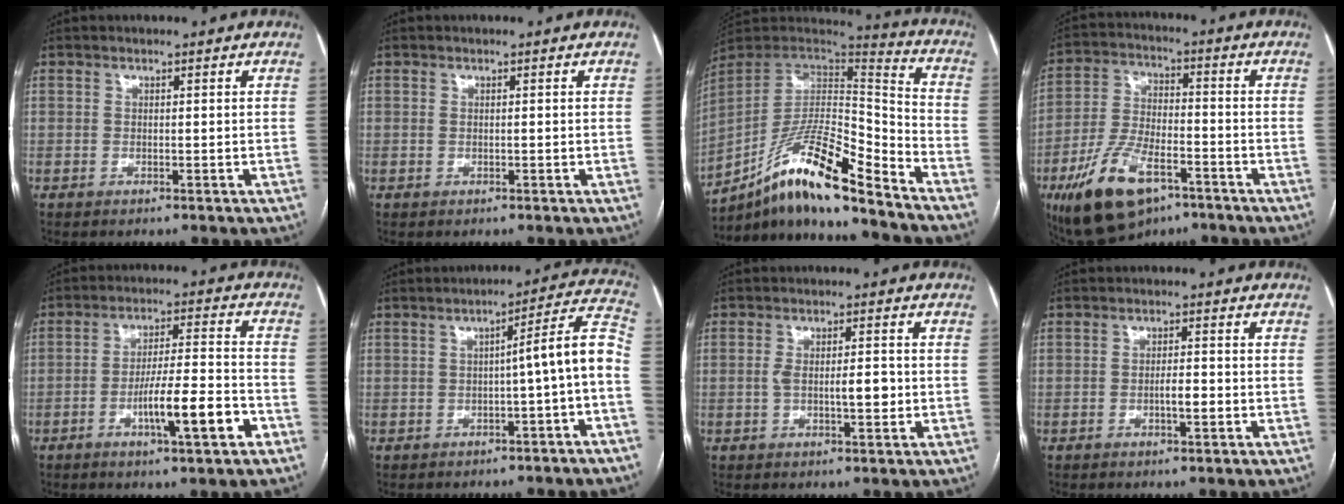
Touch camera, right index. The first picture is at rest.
{"total": 0.5, "force": [0.0, 0.1, 0.5], "torque": [-0.012, 0.000, 0.001]}
{"total": 18.4, "force": [-13.4, 2.4, 12.5], "torque": [-0.235, 0.009, -0.239]}
{"total": 14.3, "force": [-7.9, 6.1, 10.2], "torque": [-0.209, -0.004, -0.133]}
{"total": 10.7, "force": [-4.6, 0.8, 9.6], "torque": [-0.159, 0.003, -0.072]}
{"total": 8.6, "force": [-2.1, -0.5, 8.3], "torque": [-0.097, 0.029, -0.033]}
{"total": 4.9, "force": [-0.6, 1.4, 4.7], "torque": [-0.084, 0.006, -0.006]}
{"total": 2.8, "force": [-0.9, 0.5, 2.6], "torque": [-0.043, 0.002, -0.014]}